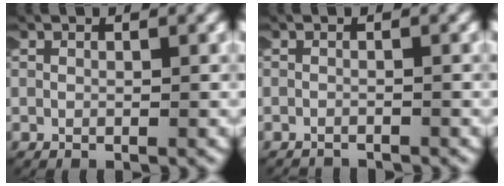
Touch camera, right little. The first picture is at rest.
{"total": 1.5, "force": [-1.5, -0.1, -0.2], "torque": [-0.006, -0.010, -0.019]}